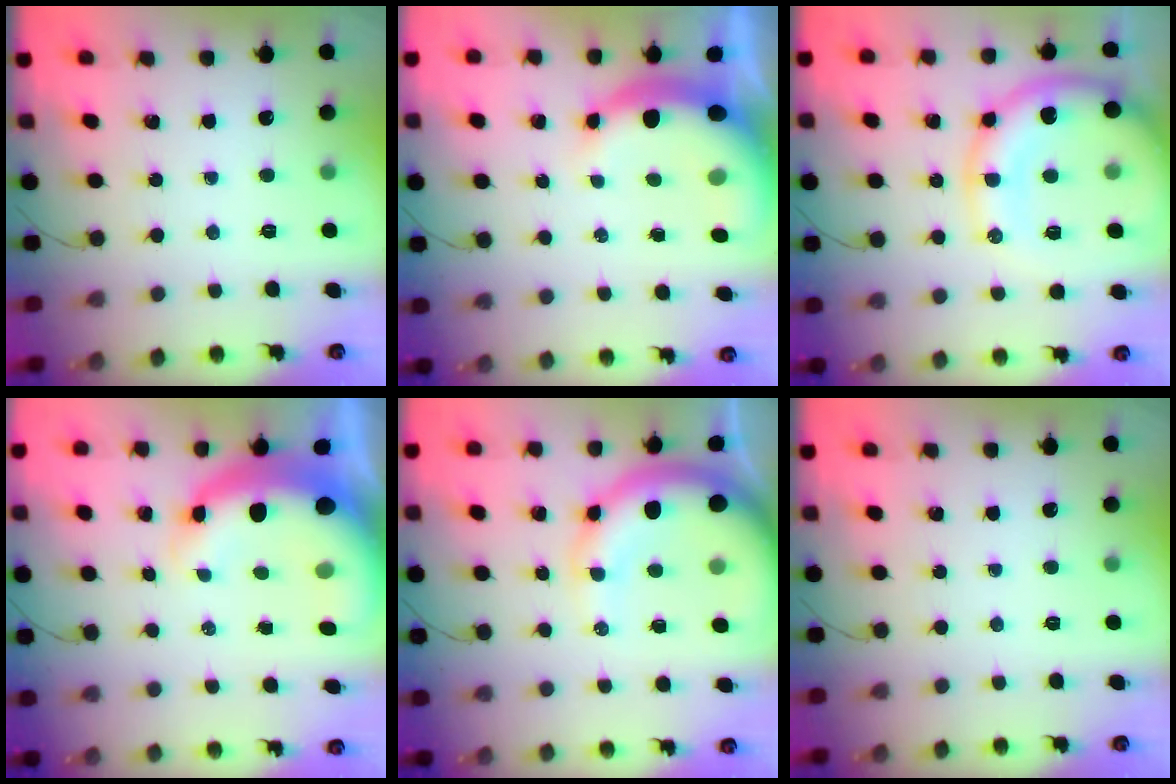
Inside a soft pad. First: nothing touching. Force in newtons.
{"total": 8.6, "press": 8.5, "slide": 1.6}
{"total": 16.8, "press": 16.7, "slide": 1.4}
{"total": 14.2, "press": 13.8, "slide": 3.2}
{"total": 15.3, "press": 14.9, "slide": 3.2}
{"total": 0.0}